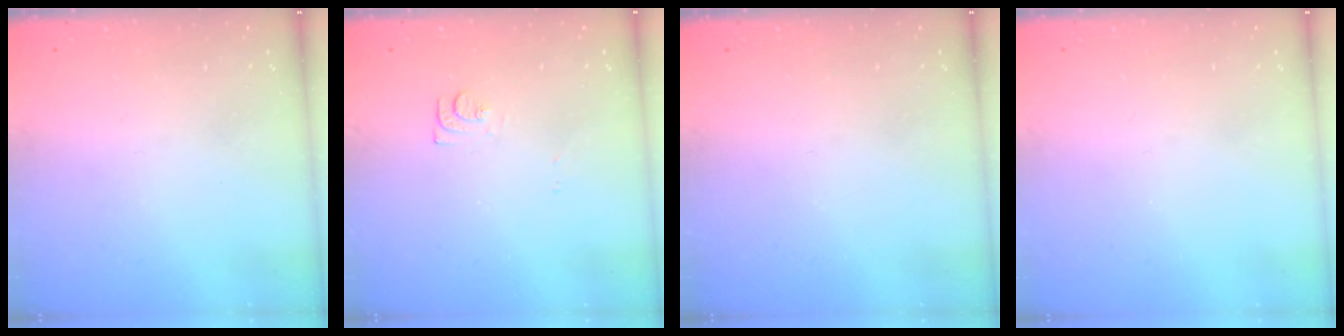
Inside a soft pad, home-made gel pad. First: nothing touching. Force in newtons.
{"total": 7.1, "press": 7.1, "slide": 0.7}
{"total": 0.0}
{"total": 0.0}